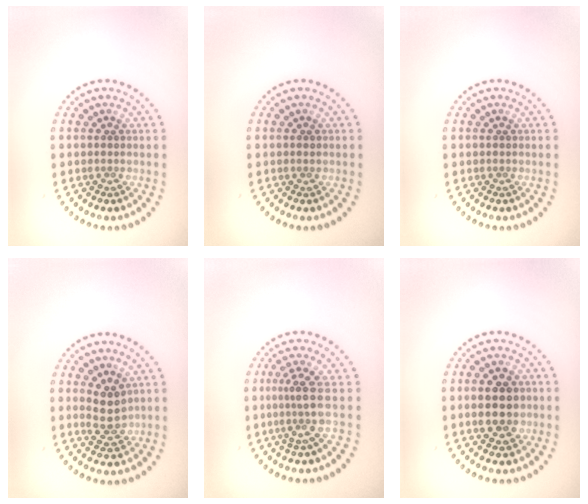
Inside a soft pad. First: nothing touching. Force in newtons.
{"total": 0.5, "press": 0.5, "slide": 0.1}
{"total": 0.0}
{"total": 2.8, "press": 2.6, "slide": 0.9}
{"total": 2.8, "press": 2.0, "slide": 1.9}
{"total": 4.6, "press": 4.6, "slide": 0.2}